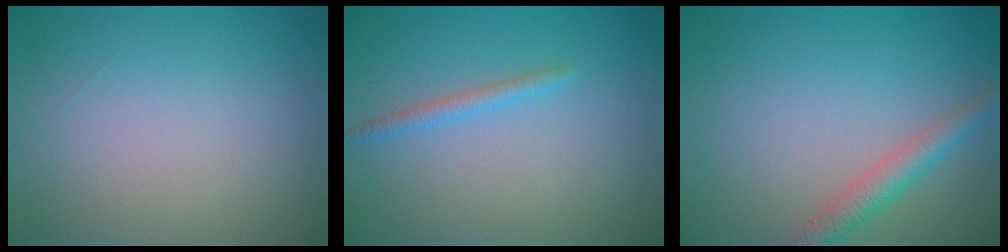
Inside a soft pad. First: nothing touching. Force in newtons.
{"total": 1.3, "press": 1.3, "slide": 0.0}
{"total": 2.8, "press": 2.8, "slide": 0.1}